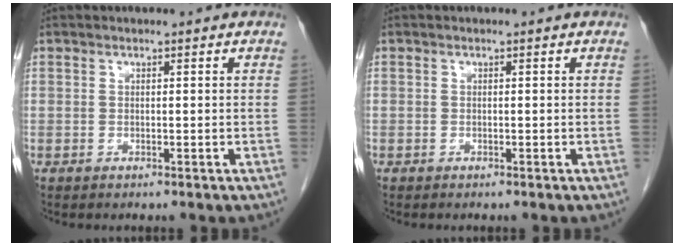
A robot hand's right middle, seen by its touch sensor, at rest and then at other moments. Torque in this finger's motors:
{"motor_torque": [0.96, -1.18, 0.14, 0.01]}